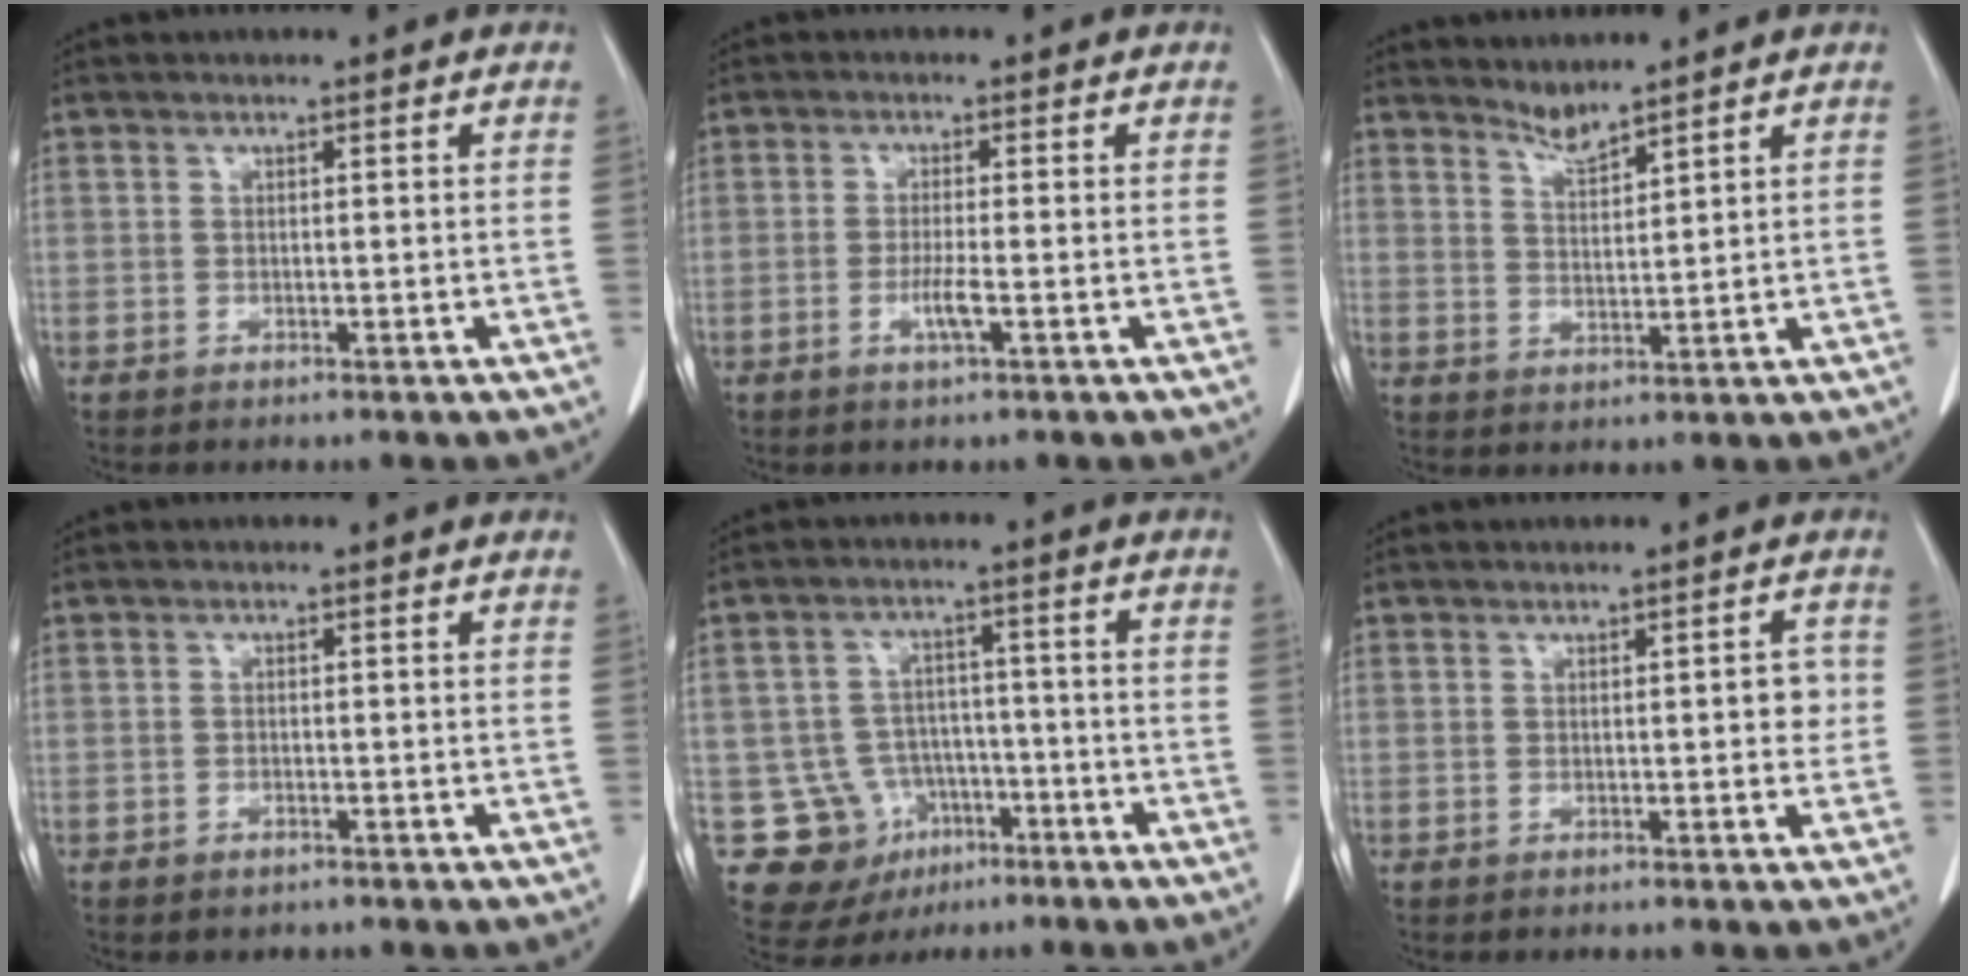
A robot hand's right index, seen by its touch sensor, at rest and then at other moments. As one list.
[{"total": 2.9, "force": [-0.9, 0.1, 2.7], "torque": [-0.052, -0.003, -0.018]}, {"total": 2.9, "force": [2.8, -0.4, 0.4], "torque": [-0.010, -0.008, 0.059]}, {"total": 0.9, "force": [-0.6, 0.6, 0.3], "torque": [-0.008, 0.001, -0.005]}, {"total": 11.3, "force": [-4.9, 9.8, 2.6], "torque": [-0.050, 0.033, -0.060]}, {"total": 2.1, "force": [0.1, 1.0, 1.9], "torque": [-0.017, 0.004, 0.001]}]